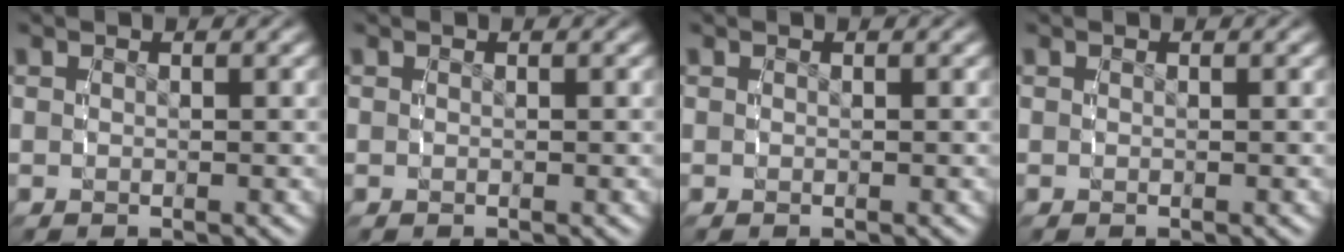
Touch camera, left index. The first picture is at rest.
{"total": 0.0}
{"total": 0.0}
{"total": 0.0}